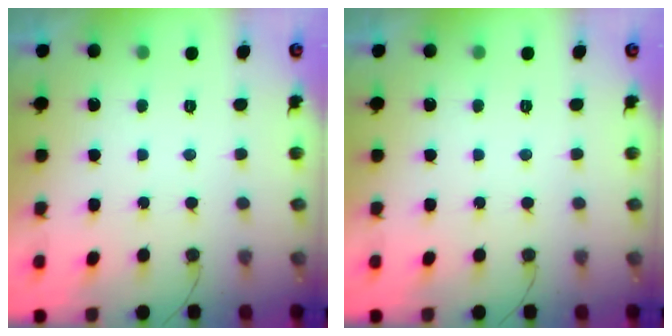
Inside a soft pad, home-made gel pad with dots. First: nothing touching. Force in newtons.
{"total": 0.0}